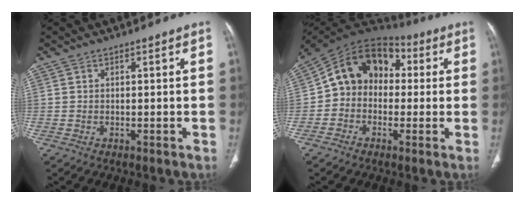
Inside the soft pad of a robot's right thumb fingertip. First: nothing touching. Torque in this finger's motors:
{"motor_torque": [1.95, 1.85, 0.91, -0.95, 0.13]}